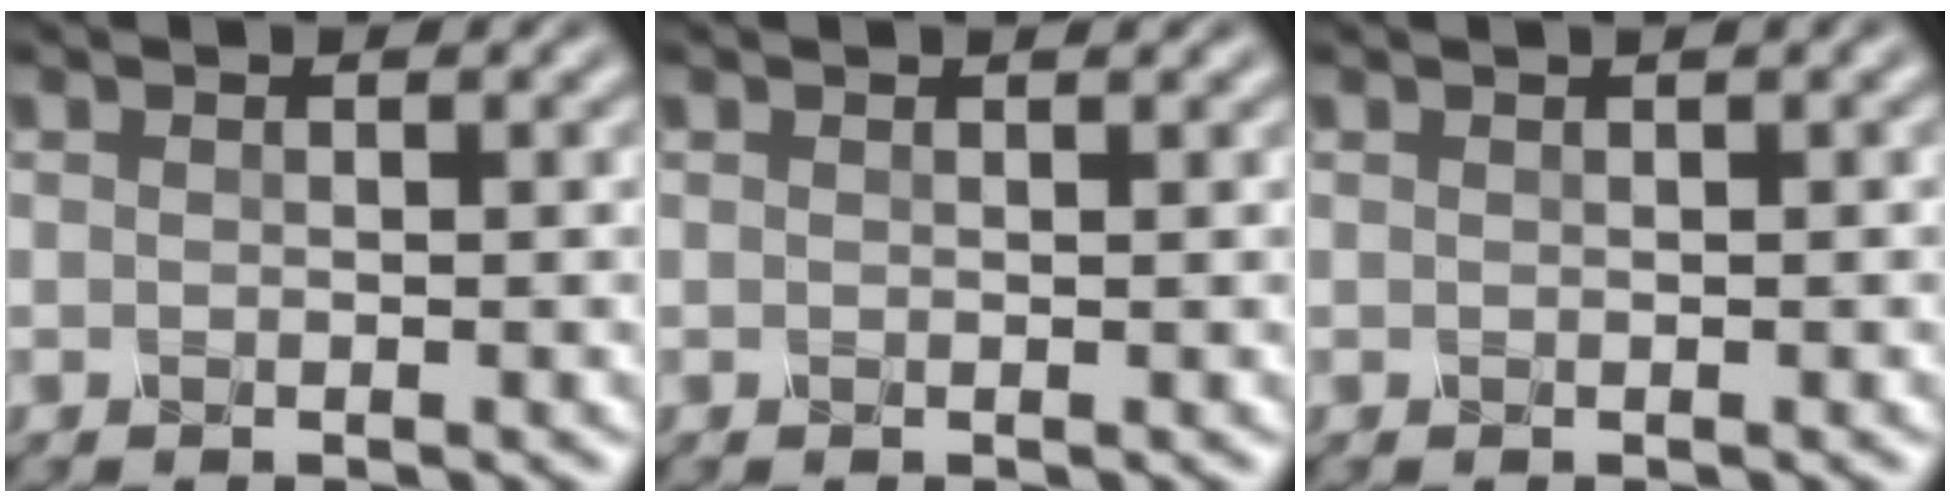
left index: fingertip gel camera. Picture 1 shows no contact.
{"total": 0.7, "force": [0.7, 0.1, 0.3], "torque": [-0.007, -0.001, 0.004]}
{"total": 0.8, "force": [0.4, 0.1, 0.6], "torque": [-0.014, 0.004, 0.004]}